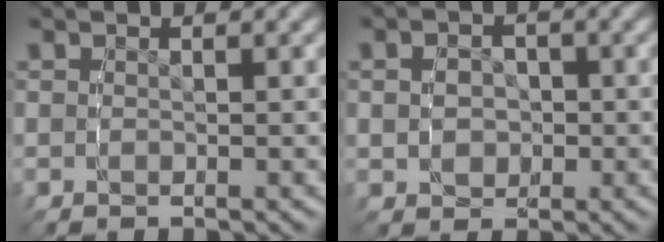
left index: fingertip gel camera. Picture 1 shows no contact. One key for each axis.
{"total": 3.0, "fx": -1.3, "fy": 2.4, "fz": 1.3, "tx": -0.023, "ty": -0.017, "tz": -0.017}